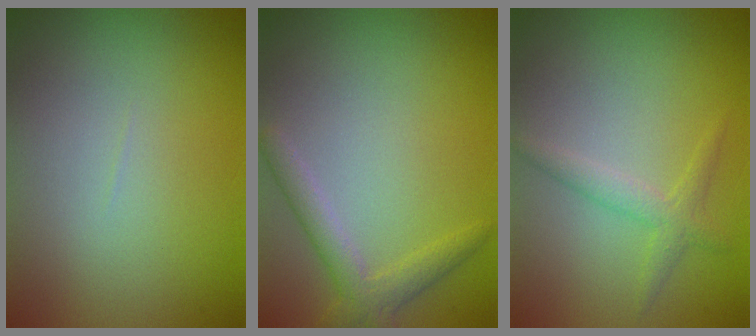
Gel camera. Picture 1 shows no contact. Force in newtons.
{"total": 2.6, "press": 2.6, "slide": 0.1}
{"total": 1.8, "press": 1.8, "slide": 0.0}